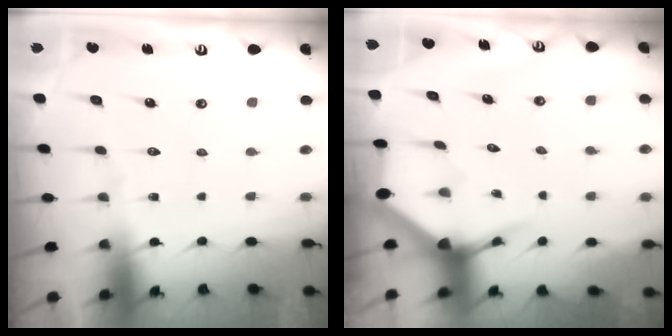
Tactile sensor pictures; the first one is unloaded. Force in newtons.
{"total": 3.7, "press": 3.7, "slide": 0.5}